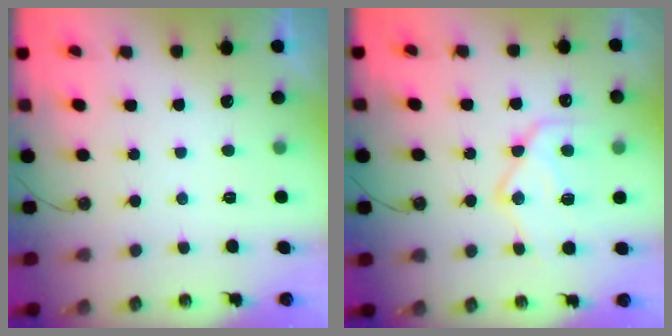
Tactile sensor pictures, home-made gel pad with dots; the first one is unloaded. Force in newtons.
{"total": 14.6, "press": 14.5, "slide": 0.9}